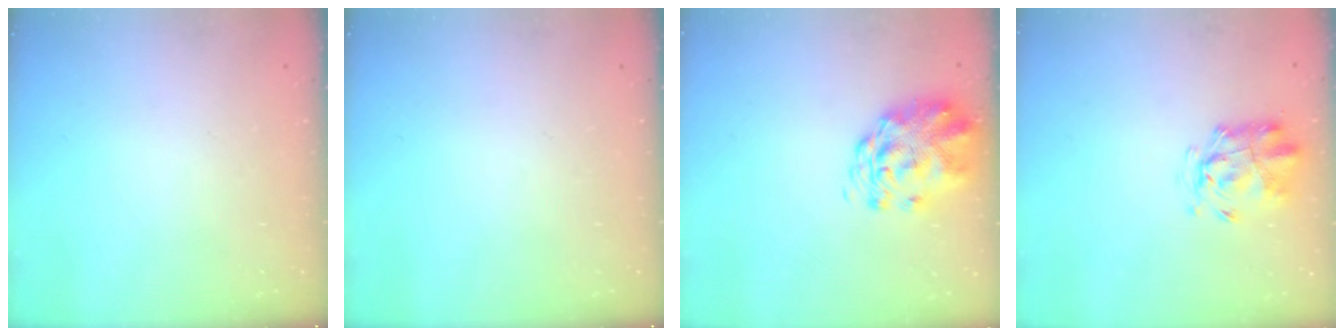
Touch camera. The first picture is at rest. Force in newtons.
{"total": 0.0}
{"total": 3.0, "press": 2.8, "slide": 1.1}
{"total": 2.9, "press": 2.9, "slide": 0.7}